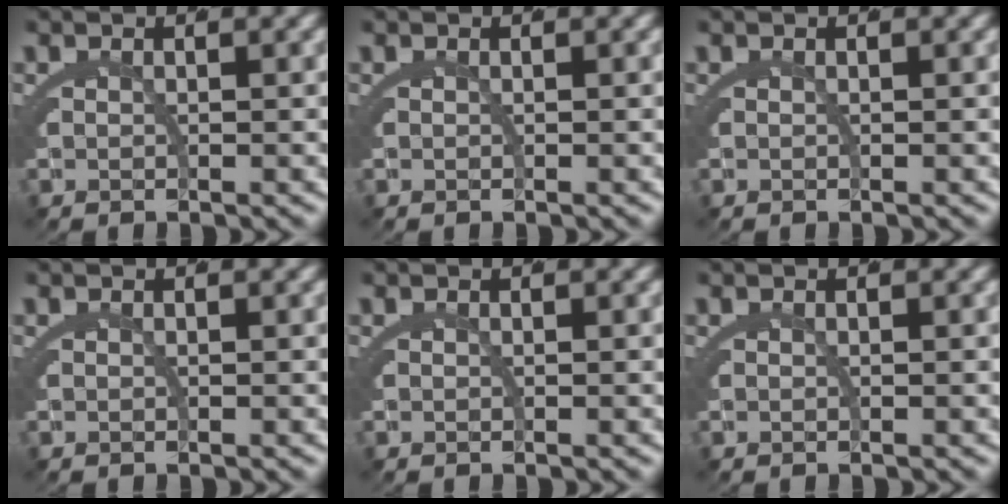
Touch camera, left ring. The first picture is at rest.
{"total": 0.0}
{"total": 0.0}
{"total": 0.0}
{"total": 0.0}
{"total": 0.0}